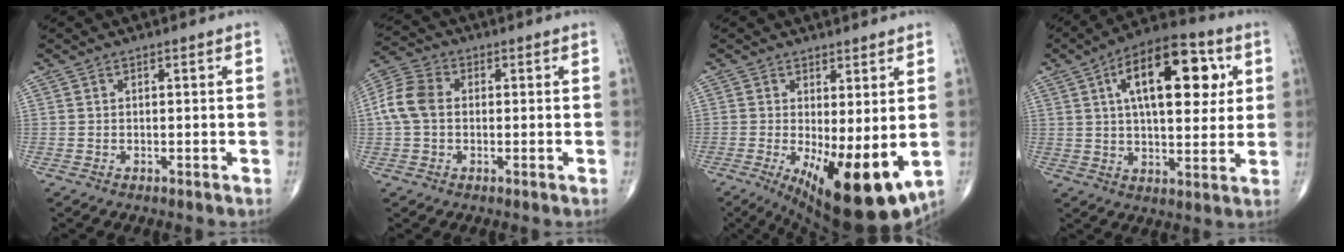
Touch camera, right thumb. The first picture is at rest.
{"total": 7.6, "force": [0.2, 5.5, 5.2], "torque": [-0.111, 0.022, -0.004]}
{"total": 14.8, "force": [-2.8, 5.4, 13.5], "torque": [-0.205, -0.034, -0.024]}
{"total": 19.3, "force": [5.8, 9.1, 16.0], "torque": [-0.216, 0.003, 0.084]}